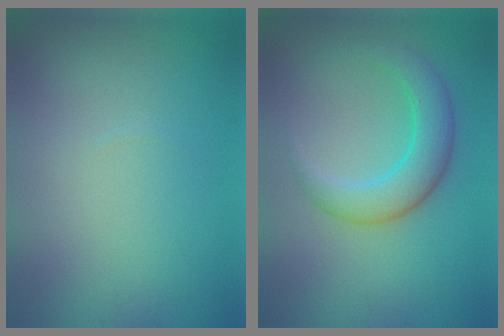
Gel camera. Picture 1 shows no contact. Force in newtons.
{"total": 4.8, "press": 4.8, "slide": 0.1}